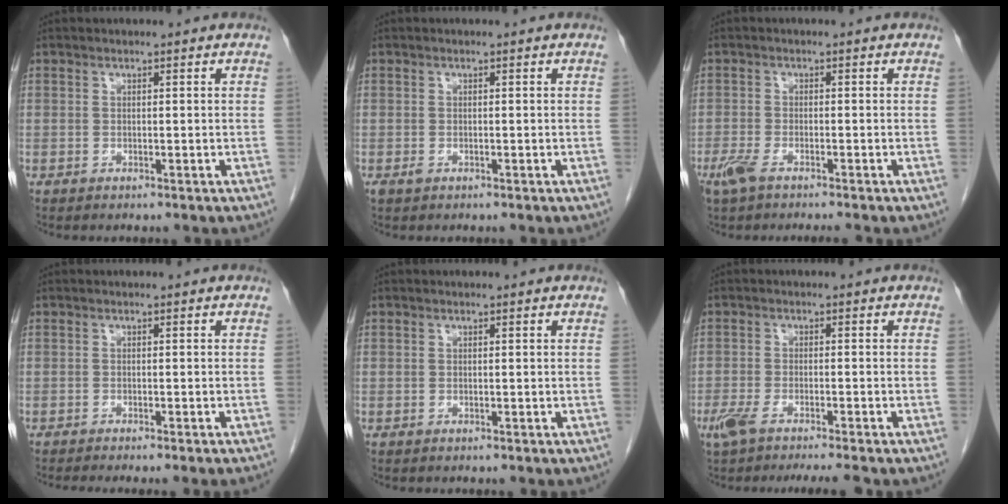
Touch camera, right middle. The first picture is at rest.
{"total": 0.7, "force": [-0.4, 0.5, 0.5], "torque": [-0.012, 0.000, -0.003]}
{"total": 4.5, "force": [-3.3, 0.9, 2.9], "torque": [-0.056, -0.011, -0.055]}
{"total": 10.7, "force": [-10.0, 1.3, 3.8], "torque": [-0.056, -0.008, -0.130]}
{"total": 0.0}
{"total": 8.4, "force": [-6.7, 0.7, 5.0], "torque": [-0.078, -0.013, -0.104]}